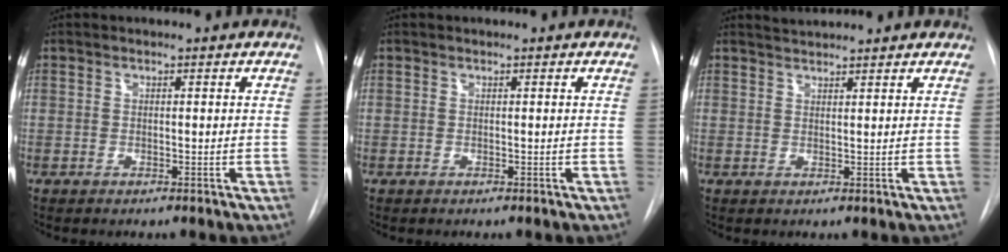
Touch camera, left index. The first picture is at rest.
{"total": 0.0}
{"total": 3.1, "force": [3.0, -0.3, 0.5], "torque": [-0.010, 0.023, 0.051]}